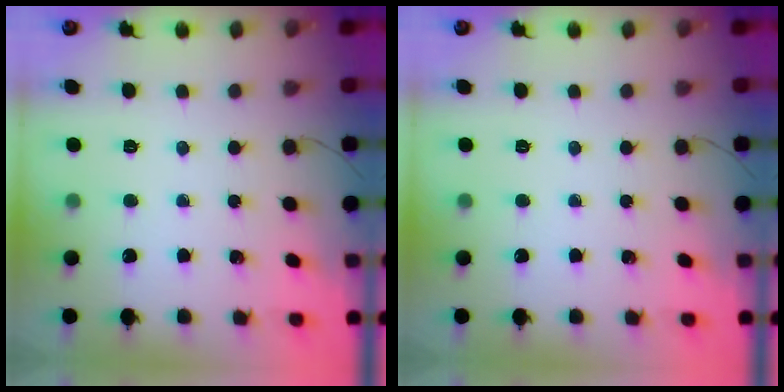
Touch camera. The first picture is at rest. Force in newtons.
{"total": 0.0}